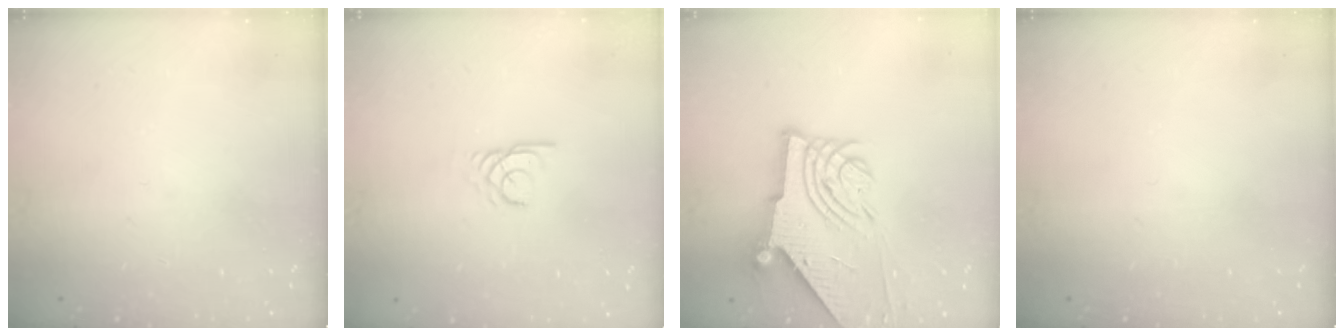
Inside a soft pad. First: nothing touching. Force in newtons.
{"total": 2.1, "press": 2.1, "slide": 0.0}
{"total": 8.8, "press": 8.7, "slide": 1.1}
{"total": 0.0}